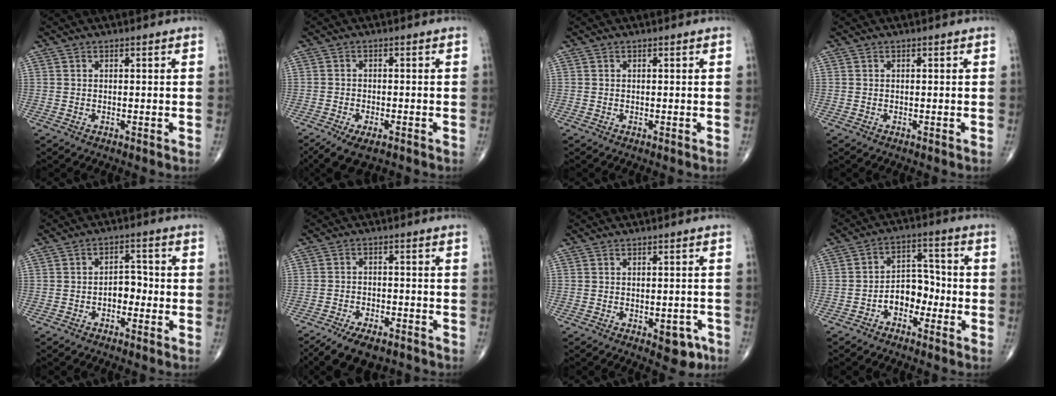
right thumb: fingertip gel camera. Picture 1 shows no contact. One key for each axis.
{"total": 6.5, "fx": -4.2, "fy": 2.8, "fz": 4.1, "tx": -0.071, "ty": 0.001, "tz": -0.070}
{"total": 0.0}
{"total": 0.0}
{"total": 3.9, "fx": -1.4, "fy": 2.6, "fz": 2.6, "tx": -0.020, "ty": 0.022, "tz": -0.030}
{"total": 10.3, "fx": -7.7, "fy": 4.4, "fz": 5.2, "tx": -0.070, "ty": 0.029, "tz": -0.126}
{"total": 5.0, "fx": -2.4, "fy": 2.6, "fz": 3.5, "tx": -0.021, "ty": 0.012, "tz": -0.024}
{"total": 7.3, "fx": -2.9, "fy": 5.0, "fz": 4.5, "tx": -0.043, "ty": 0.043, "tz": -0.059}